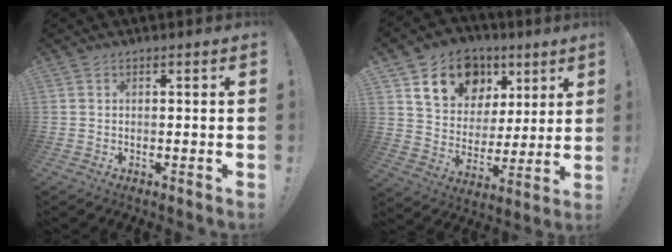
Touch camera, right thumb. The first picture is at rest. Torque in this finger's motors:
{"motor_torque": [1.95, 2.12, 0.17, -0.03, 0.02]}